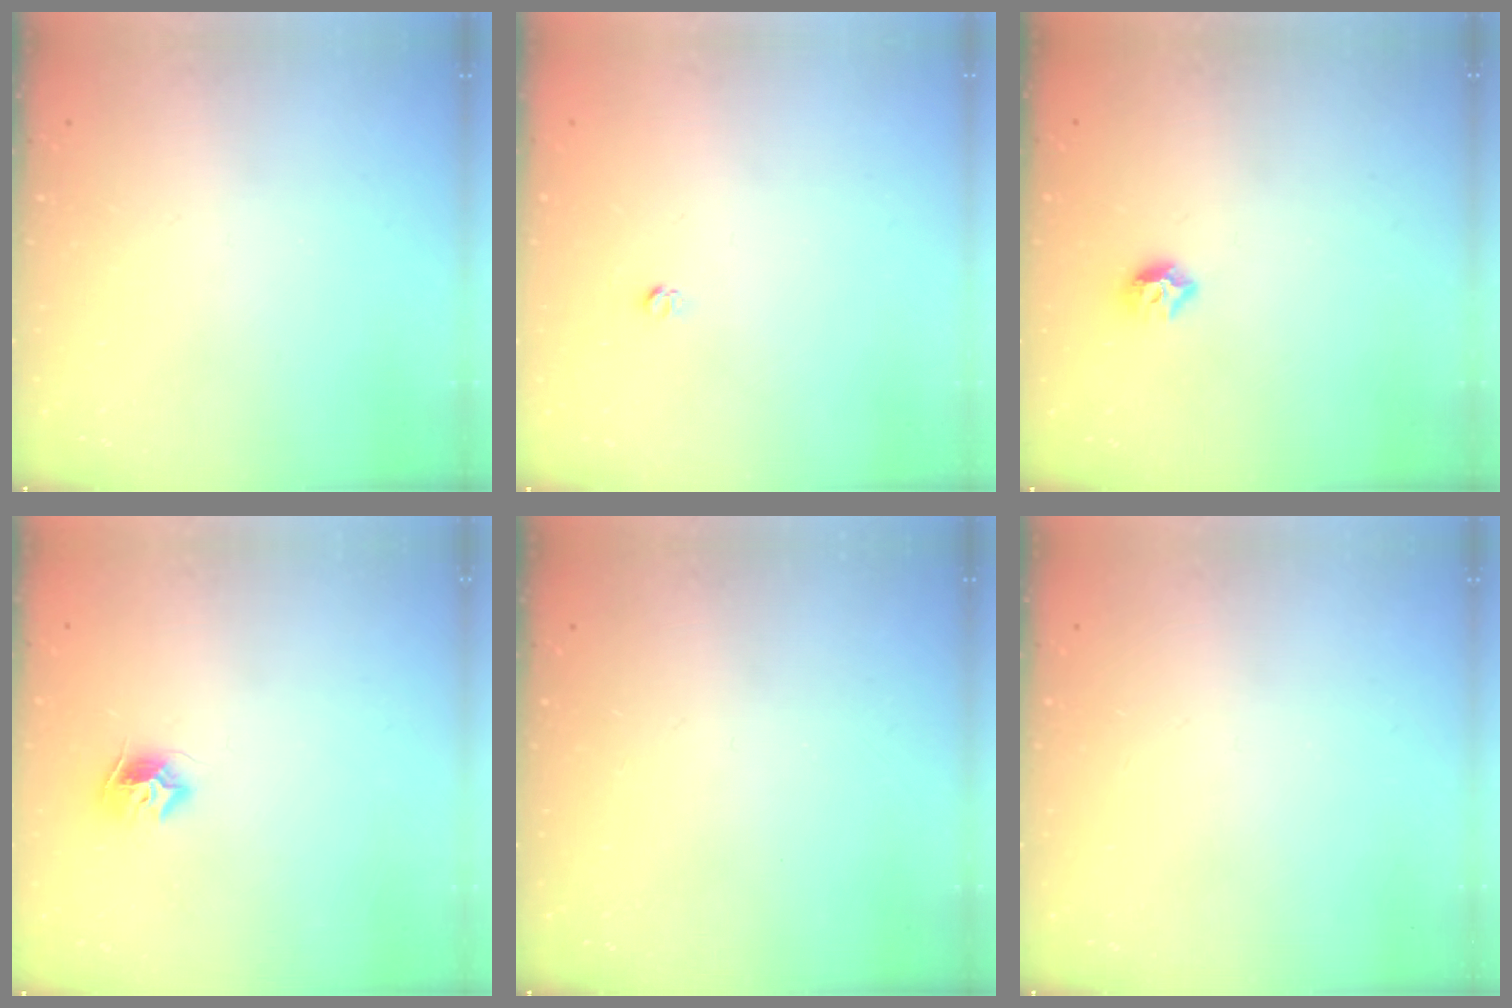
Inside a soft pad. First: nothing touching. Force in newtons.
{"total": 2.7, "press": 2.7, "slide": 0.3}
{"total": 6.4, "press": 6.3, "slide": 0.8}
{"total": 8.0, "press": 7.9, "slide": 0.5}
{"total": 0.0}
{"total": 0.0}